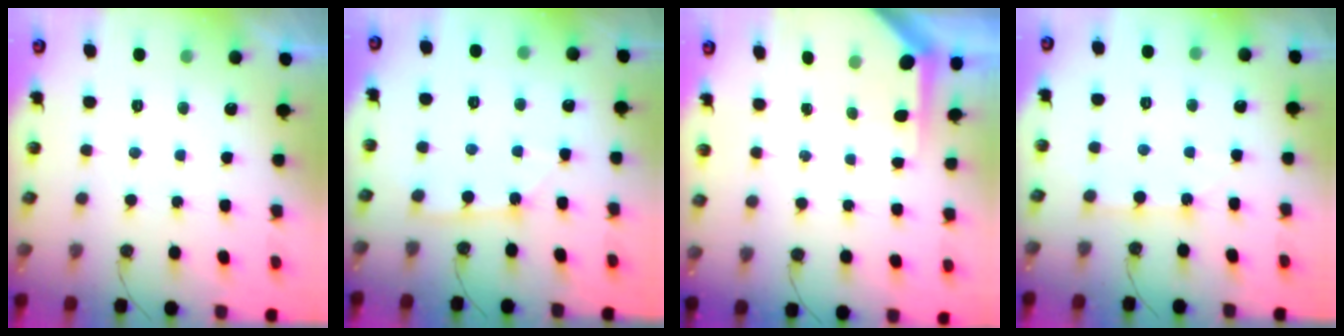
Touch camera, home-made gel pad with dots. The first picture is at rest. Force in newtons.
{"total": 2.0, "press": 2.0, "slide": 0.3}
{"total": 4.5, "press": 4.5, "slide": 0.4}
{"total": 2.4, "press": 2.4, "slide": 0.1}